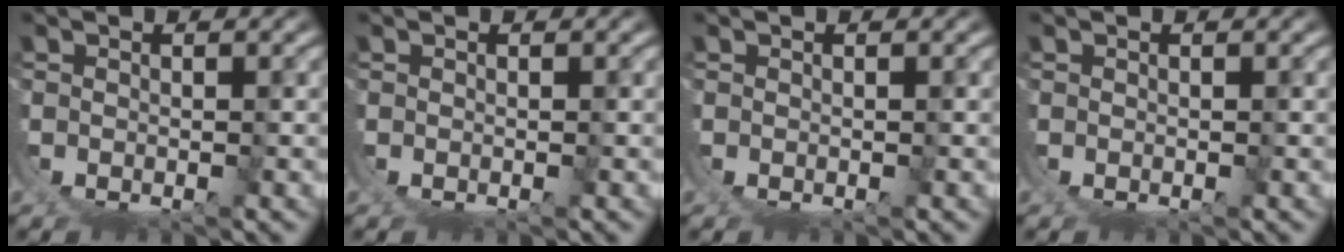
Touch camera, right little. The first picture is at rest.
{"total": 0.0}
{"total": 0.0}
{"total": 0.0}